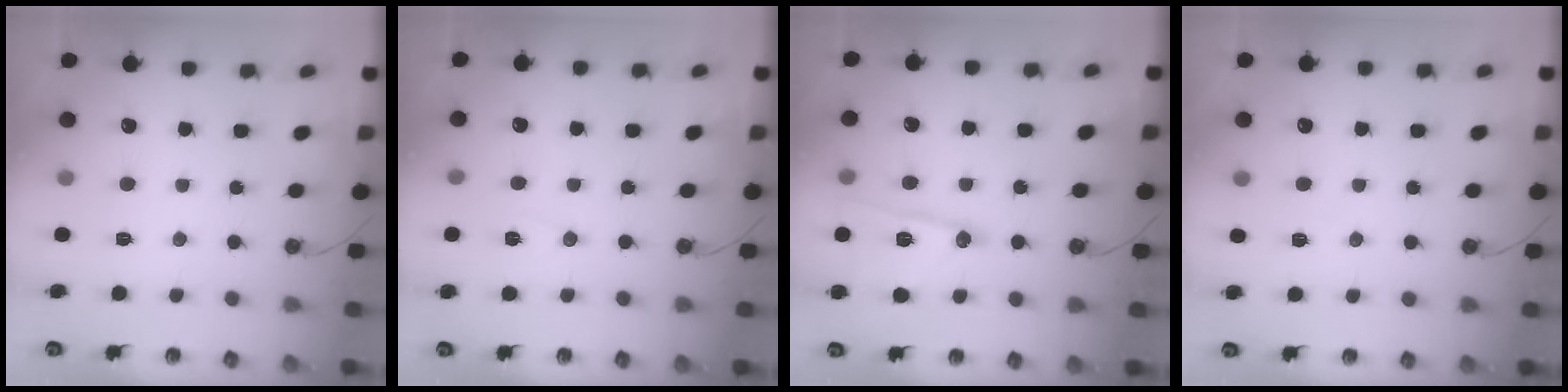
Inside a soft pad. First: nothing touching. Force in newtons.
{"total": 6.5, "press": 4.7, "slide": 4.5}
{"total": 13.3, "press": 13.2, "slide": 0.7}
{"total": 5.1, "press": 3.8, "slide": 3.3}